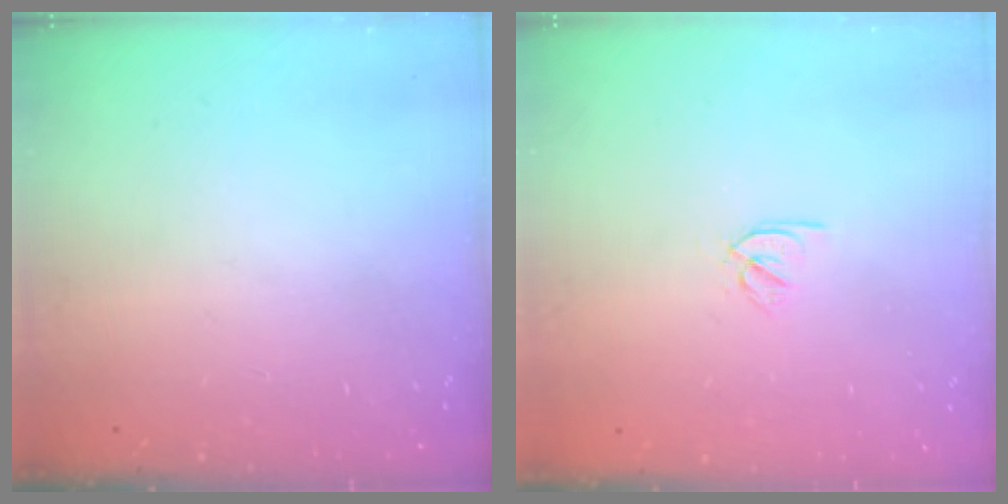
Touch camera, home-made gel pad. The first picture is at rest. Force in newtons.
{"total": 2.5, "press": 2.4, "slide": 0.7}